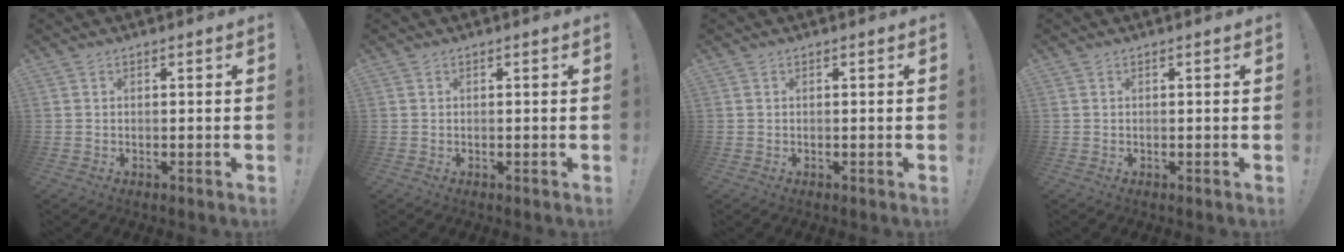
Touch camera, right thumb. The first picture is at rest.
{"total": 0.0}
{"total": 0.0}
{"total": 0.0}